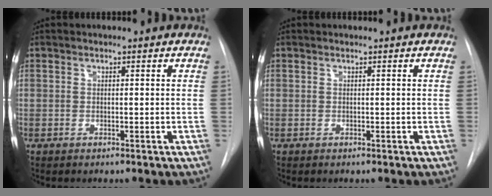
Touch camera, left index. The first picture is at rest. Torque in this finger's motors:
{"motor_torque": [0.00, 0.00, 0.00, 0.00]}